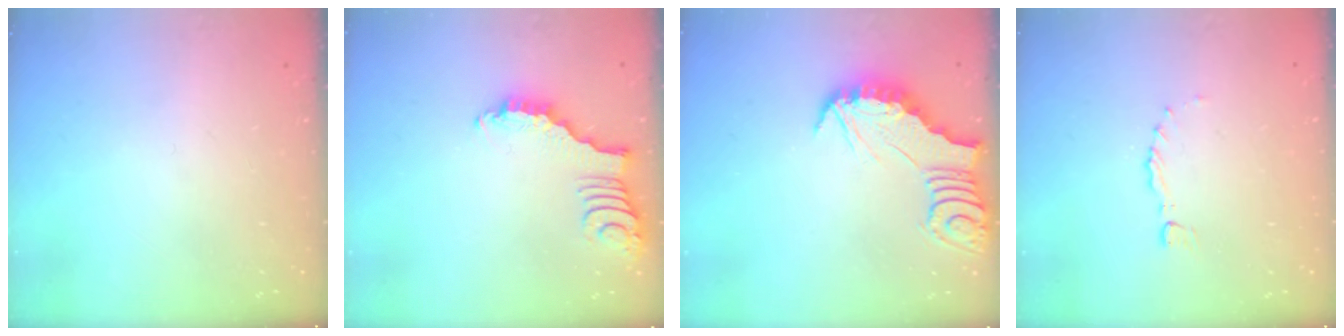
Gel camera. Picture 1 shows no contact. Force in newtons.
{"total": 2.9, "press": 2.8, "slide": 0.4}
{"total": 2.8, "press": 2.8, "slide": 0.3}
{"total": 0.0}